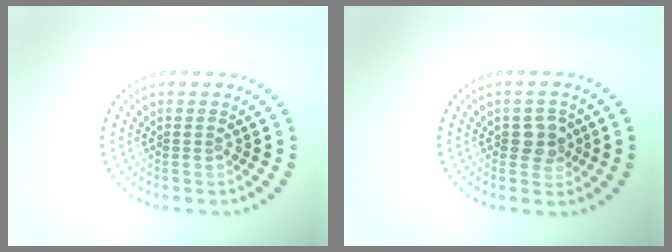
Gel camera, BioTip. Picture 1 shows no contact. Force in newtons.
{"total": 2.0, "press": 1.9, "slide": 0.6}